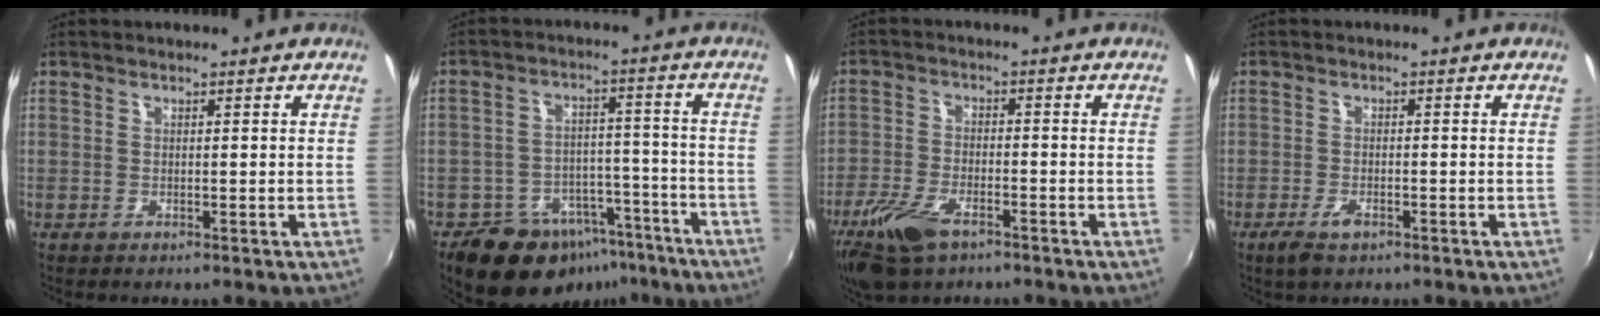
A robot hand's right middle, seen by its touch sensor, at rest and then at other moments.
{"total": 14.0, "force": [-9.8, 8.6, 5.2], "torque": [-0.104, 0.030, -0.122]}
{"total": 9.4, "force": [-6.0, 4.3, 5.8], "torque": [-0.144, -0.018, -0.117]}
{"total": 3.6, "force": [-2.3, 1.5, 2.3], "torque": [-0.055, -0.007, -0.044]}